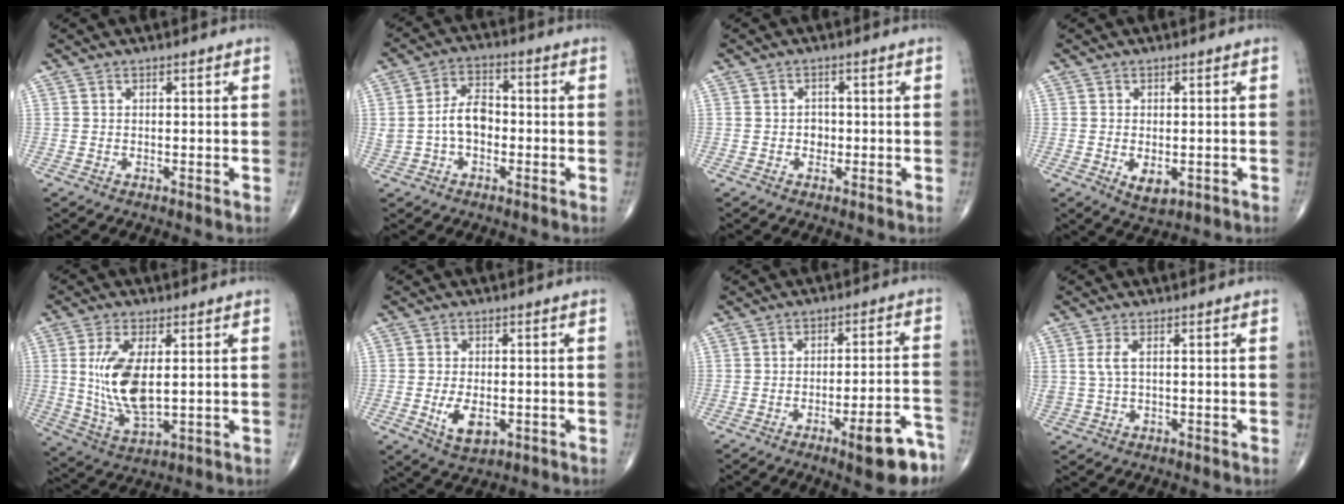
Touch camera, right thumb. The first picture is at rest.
{"total": 7.4, "force": [-0.9, 4.8, 5.5], "torque": [-0.094, 0.026, -0.020]}
{"total": 2.1, "force": [-0.3, 1.8, 1.0], "torque": [-0.002, 0.006, -0.006]}
{"total": 3.9, "force": [-0.9, 2.2, 3.1], "torque": [-0.045, -0.008, -0.006]}
{"total": 12.1, "force": [1.6, 5.4, 10.7], "torque": [-0.216, -0.018, 0.042]}
{"total": 6.0, "force": [-1.5, 3.3, 4.8], "torque": [-0.077, -0.006, -0.017]}
{"total": 10.5, "force": [-6.1, 2.4, 8.2], "torque": [-0.094, 0.042, -0.078]}
{"total": 3.0, "force": [0.7, 1.2, 2.7], "torque": [-0.075, 0.005, 0.020]}